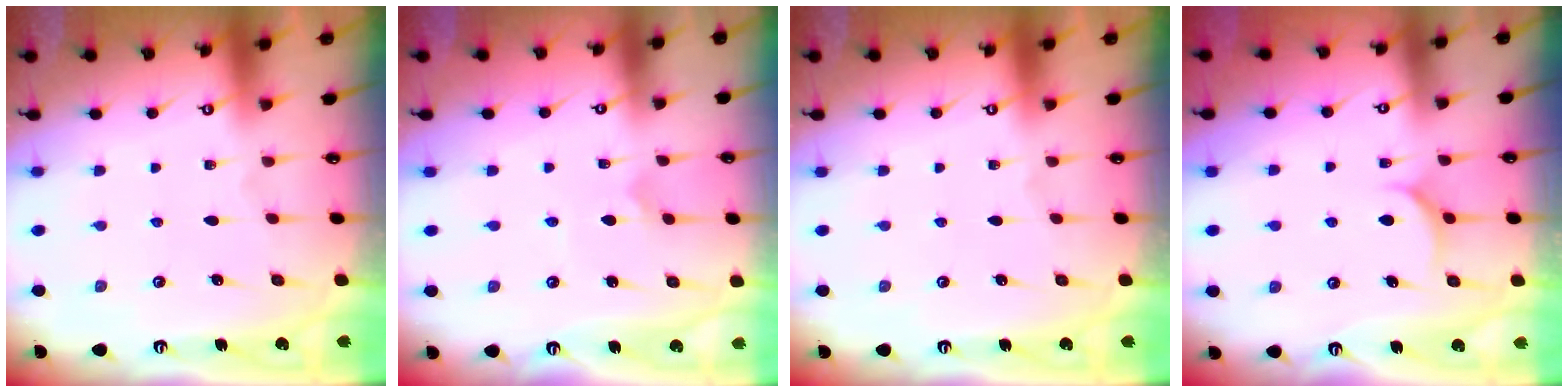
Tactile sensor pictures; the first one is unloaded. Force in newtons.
{"total": 2.3, "press": 2.3, "slide": 0.2}
{"total": 0.0}
{"total": 5.0, "press": 5.0, "slide": 0.6}